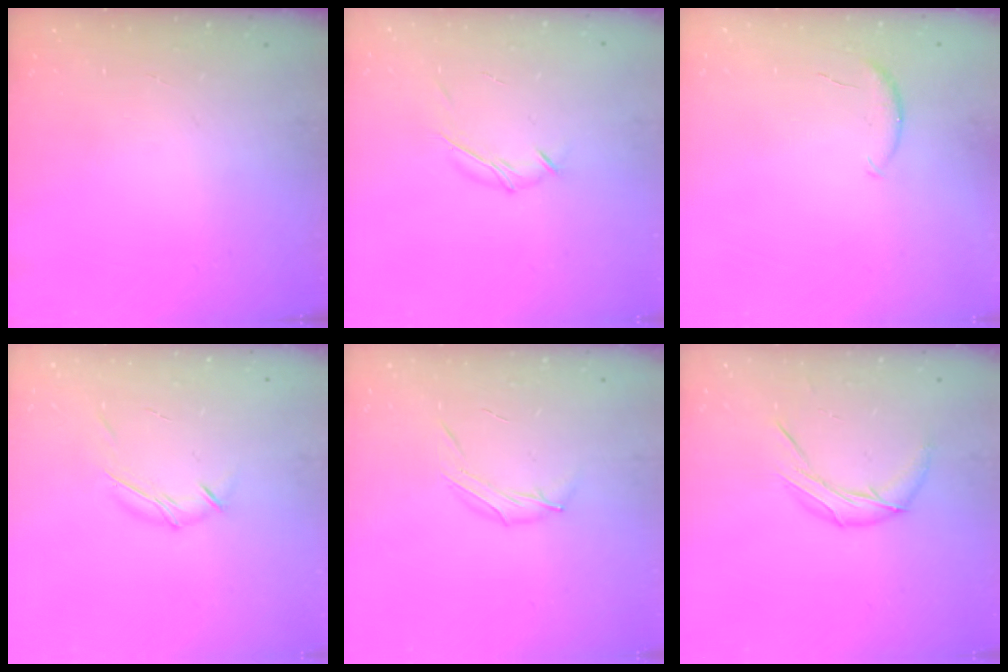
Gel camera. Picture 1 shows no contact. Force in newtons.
{"total": 7.1, "press": 7.0, "slide": 1.5}
{"total": 5.5, "press": 5.5, "slide": 0.5}
{"total": 6.4, "press": 6.3, "slide": 0.9}
{"total": 6.8, "press": 6.8, "slide": 0.5}
{"total": 8.4, "press": 8.4, "slide": 0.3}